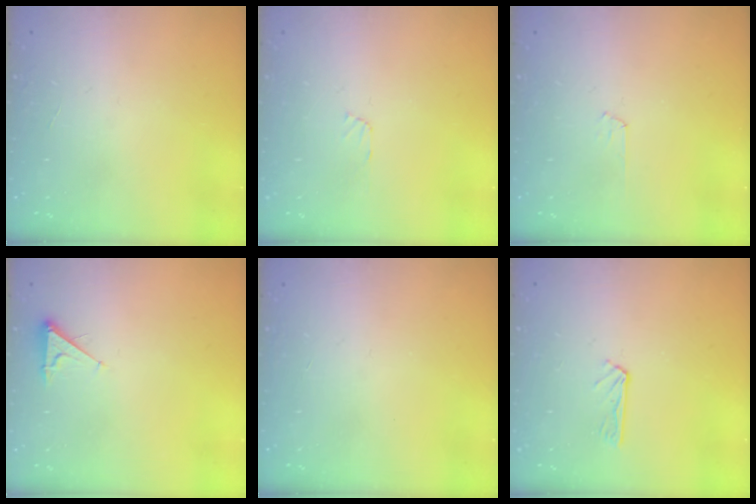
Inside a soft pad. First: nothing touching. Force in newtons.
{"total": 4.0, "press": 4.0, "slide": 0.5}
{"total": 3.5, "press": 3.4, "slide": 0.4}
{"total": 3.0, "press": 3.0, "slide": 0.5}
{"total": 0.0}
{"total": 2.9, "press": 2.9, "slide": 0.3}